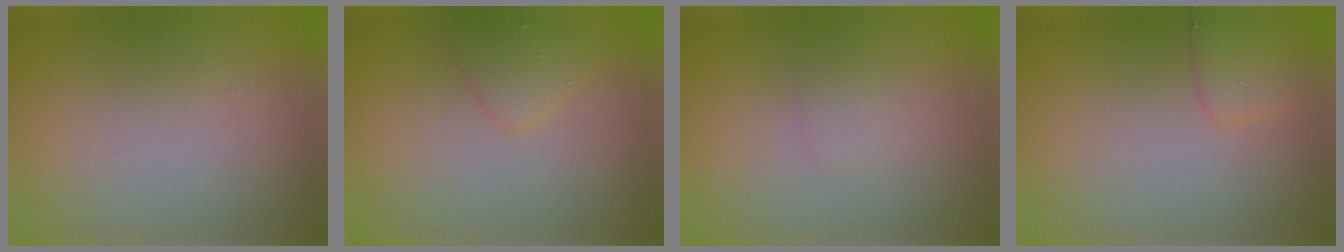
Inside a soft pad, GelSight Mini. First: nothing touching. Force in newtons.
{"total": 1.7, "press": 1.6, "slide": 0.1}
{"total": 0.9, "press": 0.9, "slide": 0.0}
{"total": 1.7, "press": 1.7, "slide": 0.1}